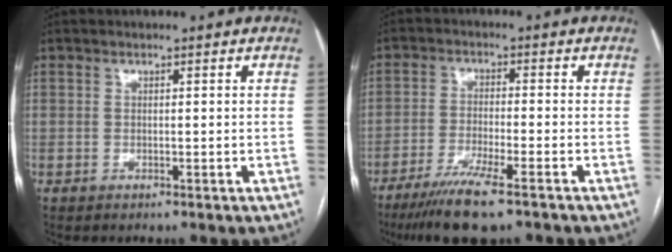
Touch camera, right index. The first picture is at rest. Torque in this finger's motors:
{"motor_torque": [1.36, -0.32, 0.28, 0.11]}